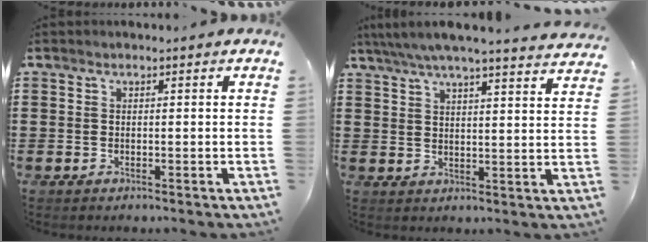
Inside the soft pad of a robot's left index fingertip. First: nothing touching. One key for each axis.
{"total": 5.4, "fx": 4.9, "fy": -0.1, "fz": 2.3, "tx": -0.063, "ty": -0.024, "tz": 0.085}